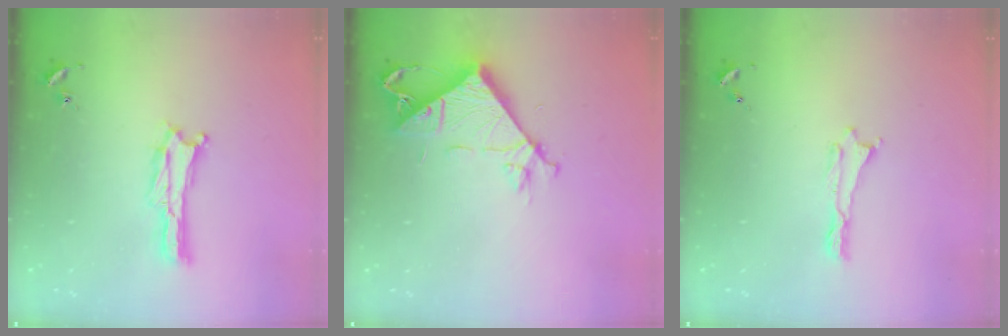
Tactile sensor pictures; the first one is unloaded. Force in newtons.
{"total": 9.5, "press": 9.5, "slide": 0.4}
{"total": 0.0}